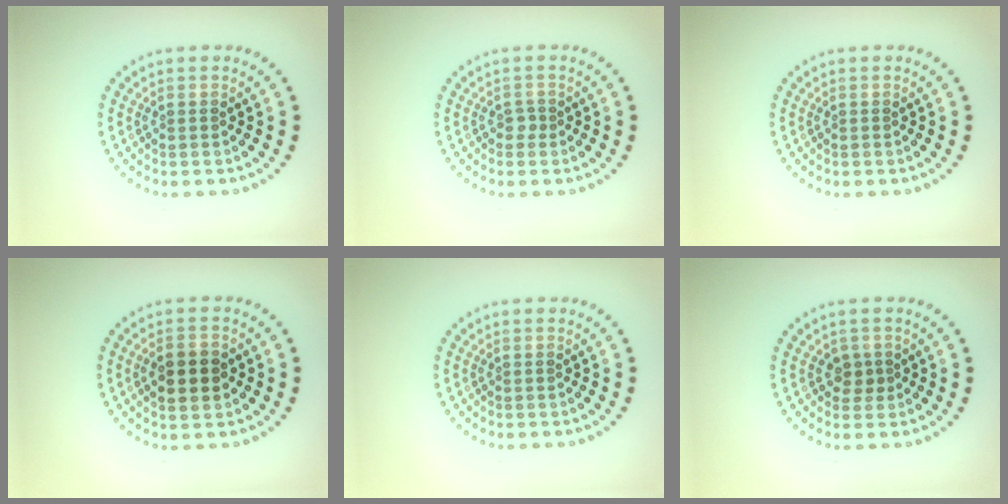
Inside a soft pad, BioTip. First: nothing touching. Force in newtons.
{"total": 0.9, "press": 0.7, "slide": 0.6}
{"total": 0.0}
{"total": 3.8, "press": 3.8, "slide": 0.1}
{"total": 0.0}
{"total": 1.3, "press": 1.1, "slide": 0.7}